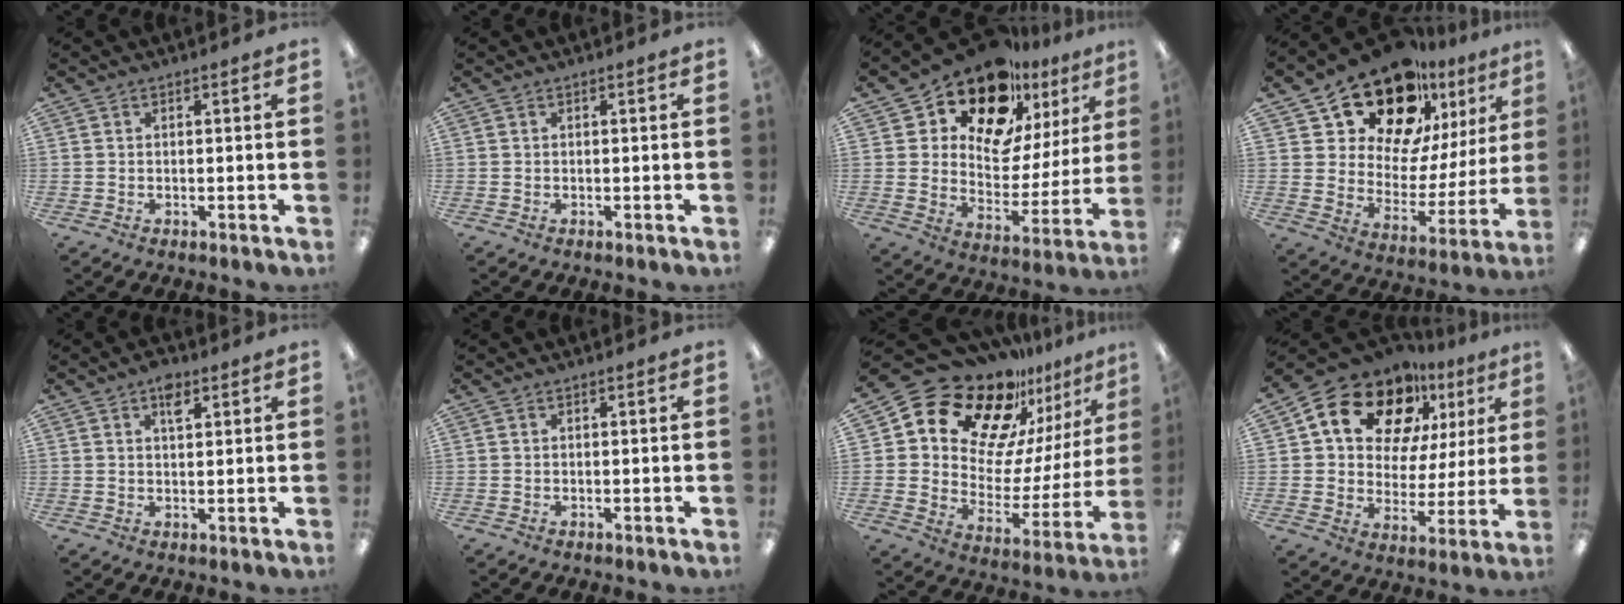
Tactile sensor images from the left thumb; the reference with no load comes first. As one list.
[{"total": 0.0}, {"total": 18.1, "force": [14.6, 8.1, 7.0], "torque": [-0.136, -0.112, 0.257]}, {"total": 20.5, "force": [16.3, 9.4, 8.1], "torque": [-0.149, -0.122, 0.291]}, {"total": 4.2, "force": [2.4, 2.1, 2.8], "torque": [-0.036, -0.005, 0.037]}, {"total": 0.0}, {"total": 20.9, "force": [16.8, 10.2, 7.3], "torque": [-0.134, -0.131, 0.300]}, {"total": 18.3, "force": [11.3, 11.2, 9.0], "torque": [-0.163, -0.058, 0.203]}]